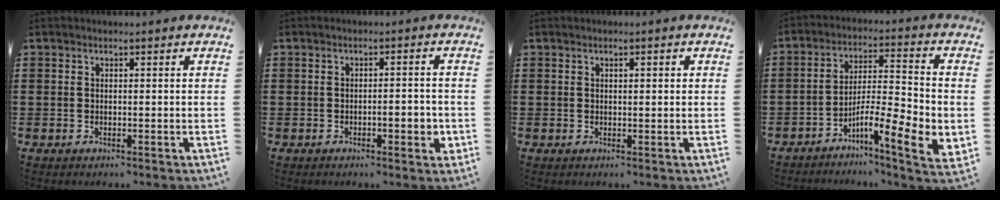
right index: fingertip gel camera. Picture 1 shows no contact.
{"total": 3.3, "force": [-1.1, 0.8, 3.1], "torque": [-0.042, 0.001, -0.021]}
{"total": 0.8, "force": [0.2, 0.2, 0.7], "torque": [-0.014, 0.002, 0.004]}
{"total": 9.0, "force": [-4.5, 1.7, 7.6], "torque": [-0.126, -0.007, -0.079]}